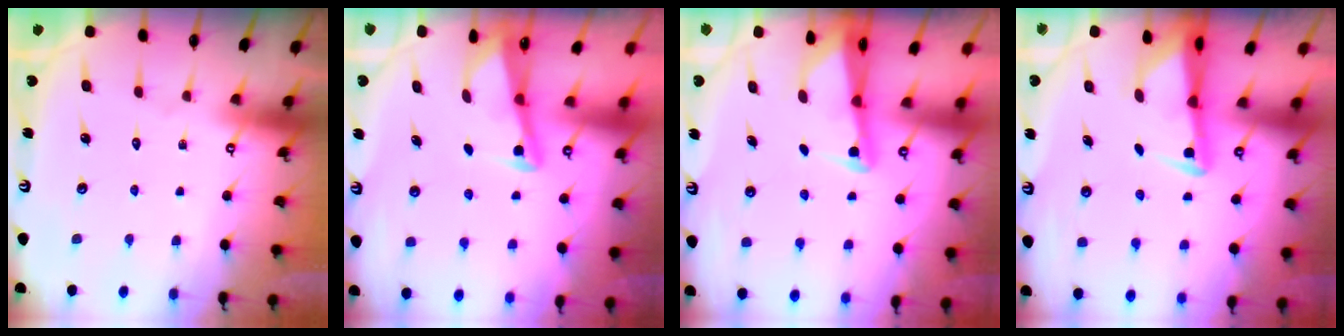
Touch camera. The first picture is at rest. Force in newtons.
{"total": 3.0, "press": 2.9, "slide": 0.4}
{"total": 2.7, "press": 2.7, "slide": 0.2}
{"total": 2.9, "press": 2.9, "slide": 0.6}